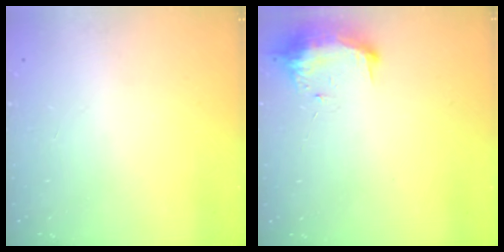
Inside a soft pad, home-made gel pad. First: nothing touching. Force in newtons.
{"total": 9.9, "press": 9.8, "slide": 1.0}